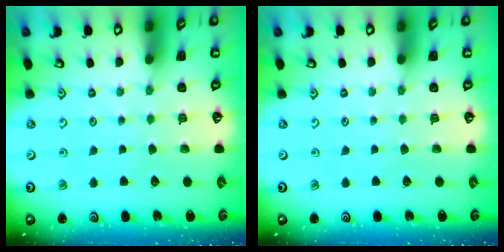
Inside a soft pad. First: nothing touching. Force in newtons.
{"total": 0.0}